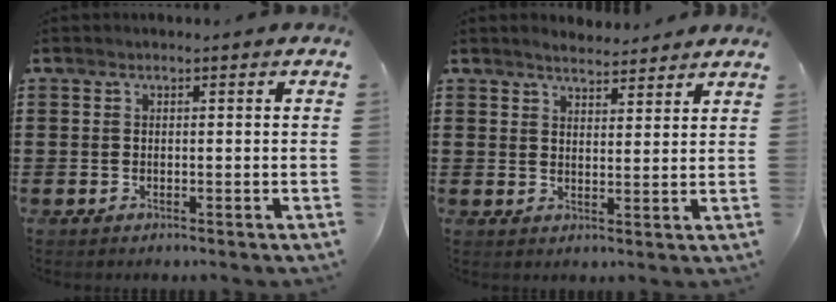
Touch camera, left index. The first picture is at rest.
{"total": 3.2, "force": [3.1, 0.3, 0.5], "torque": [-0.017, -0.004, 0.059]}